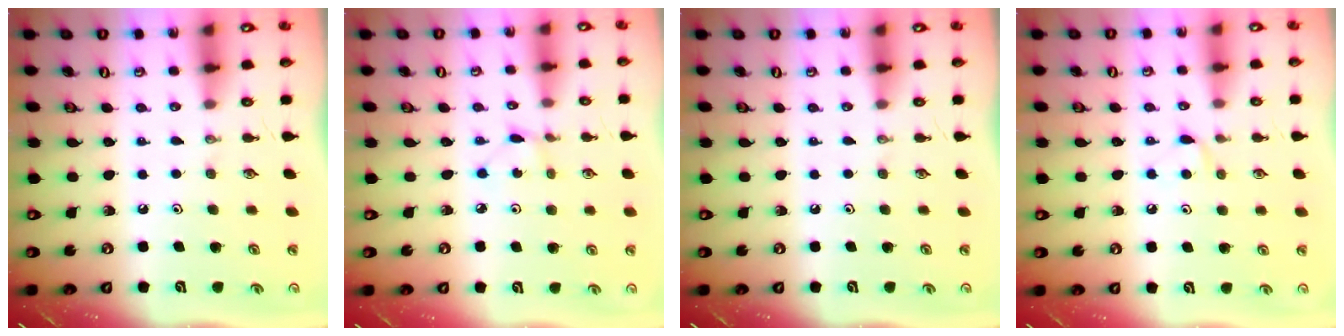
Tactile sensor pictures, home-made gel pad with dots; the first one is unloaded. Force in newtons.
{"total": 0.7, "press": 0.7, "slide": 0.1}
{"total": 0.0}
{"total": 5.2, "press": 5.1, "slide": 0.6}